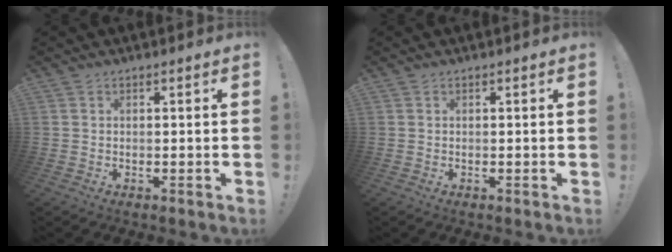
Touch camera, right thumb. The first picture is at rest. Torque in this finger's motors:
{"motor_torque": [-0.08, -0.08, 0.01, -0.01, 0.00]}